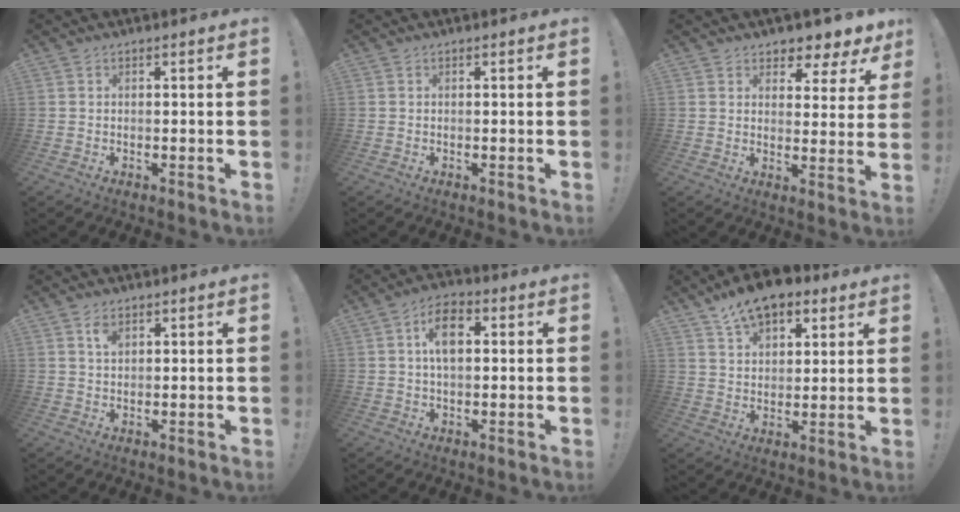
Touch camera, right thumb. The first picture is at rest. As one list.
[{"total": 0.0}, {"total": 5.5, "force": [4.6, 2.7, 1.5], "torque": [-0.013, -0.048, 0.082]}, {"total": 3.1, "force": [1.7, 1.7, 1.9], "torque": [-0.023, -0.007, 0.027]}, {"total": 8.9, "force": [1.8, 5.2, 7.0], "torque": [-0.109, 0.012, 0.031]}, {"total": 11.3, "force": [8.3, 5.9, 4.9], "torque": [-0.082, -0.051, 0.158]}]